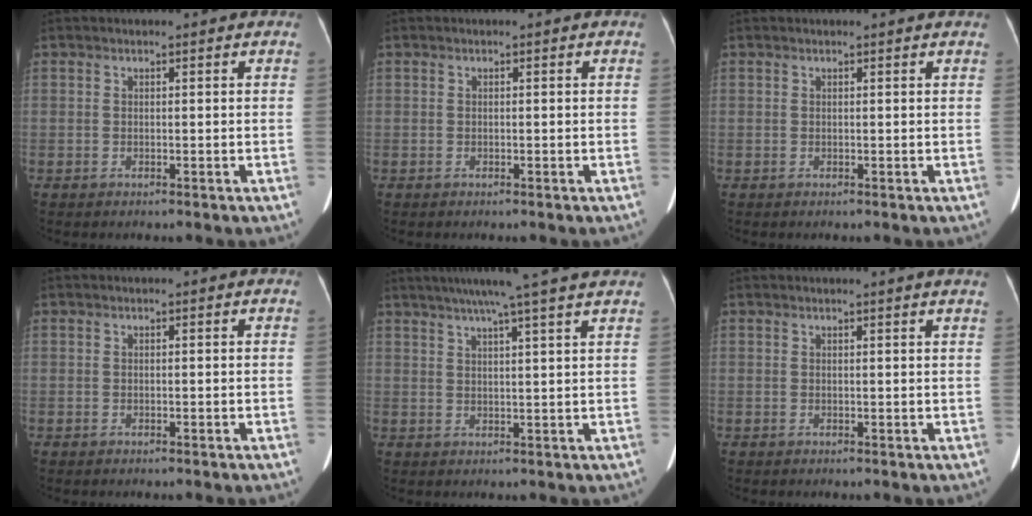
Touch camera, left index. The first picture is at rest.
{"total": 0.0}
{"total": 1.4, "force": [1.3, -0.2, 0.4], "torque": [-0.018, 0.005, 0.012]}
{"total": 0.0}
{"total": 11.1, "force": [9.1, -1.6, 6.1], "torque": [-0.099, 0.011, 0.109]}
{"total": 2.3, "force": [2.0, -0.7, 0.8], "torque": [-0.021, -0.004, 0.018]}